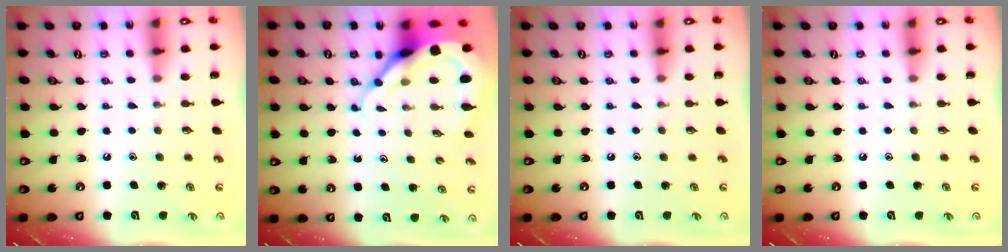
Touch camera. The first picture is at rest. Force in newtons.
{"total": 9.9, "press": 9.8, "slide": 1.0}
{"total": 0.0}
{"total": 0.0}